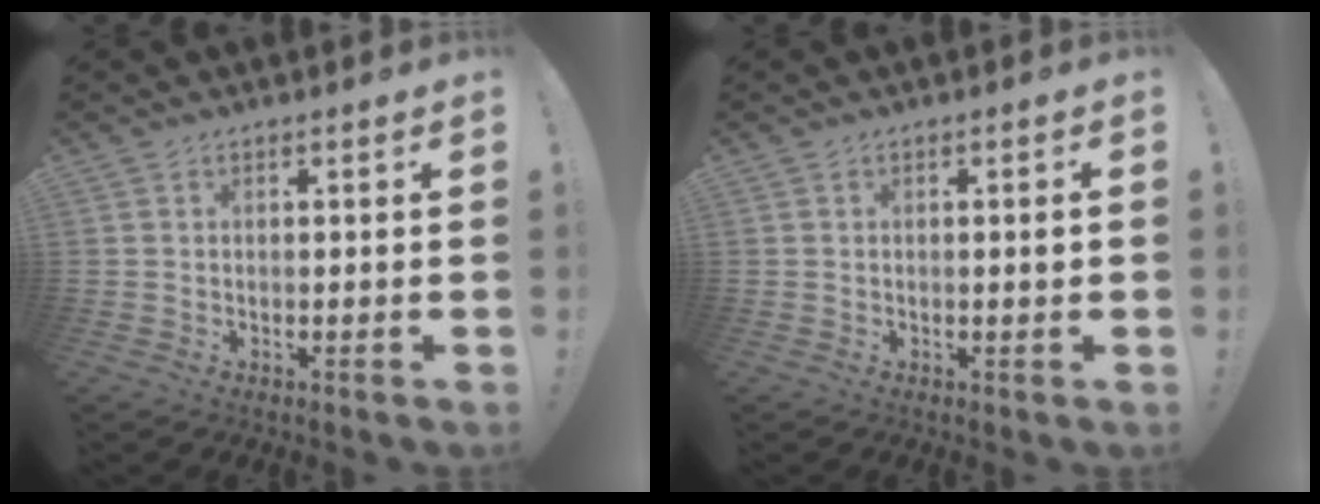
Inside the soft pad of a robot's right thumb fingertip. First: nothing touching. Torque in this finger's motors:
{"motor_torque": [-0.02, -0.30, 0.04, 0.25, 0.05]}